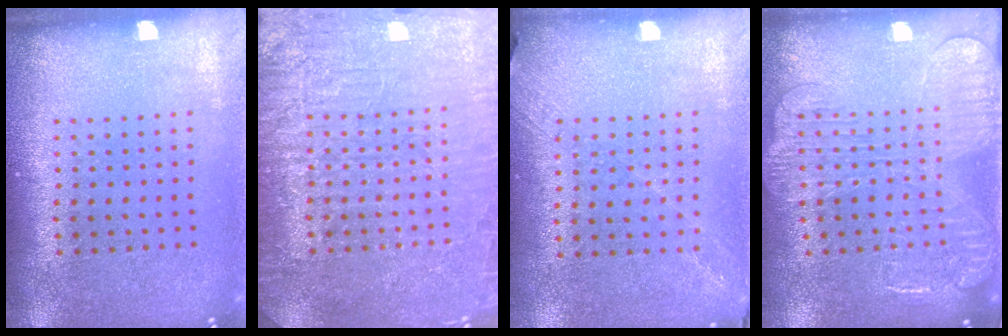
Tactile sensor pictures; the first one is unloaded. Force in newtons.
{"total": 7.0, "press": 6.9, "slide": 1.0}
{"total": 1.3, "press": 1.0, "slide": 0.9}
{"total": 2.5, "press": 2.1, "slide": 1.4}